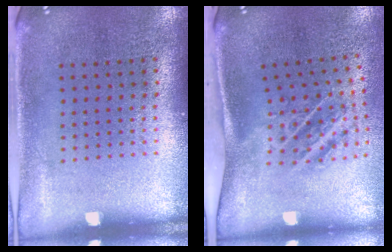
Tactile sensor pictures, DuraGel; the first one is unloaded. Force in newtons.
{"total": 1.9, "press": 1.1, "slide": 1.6}